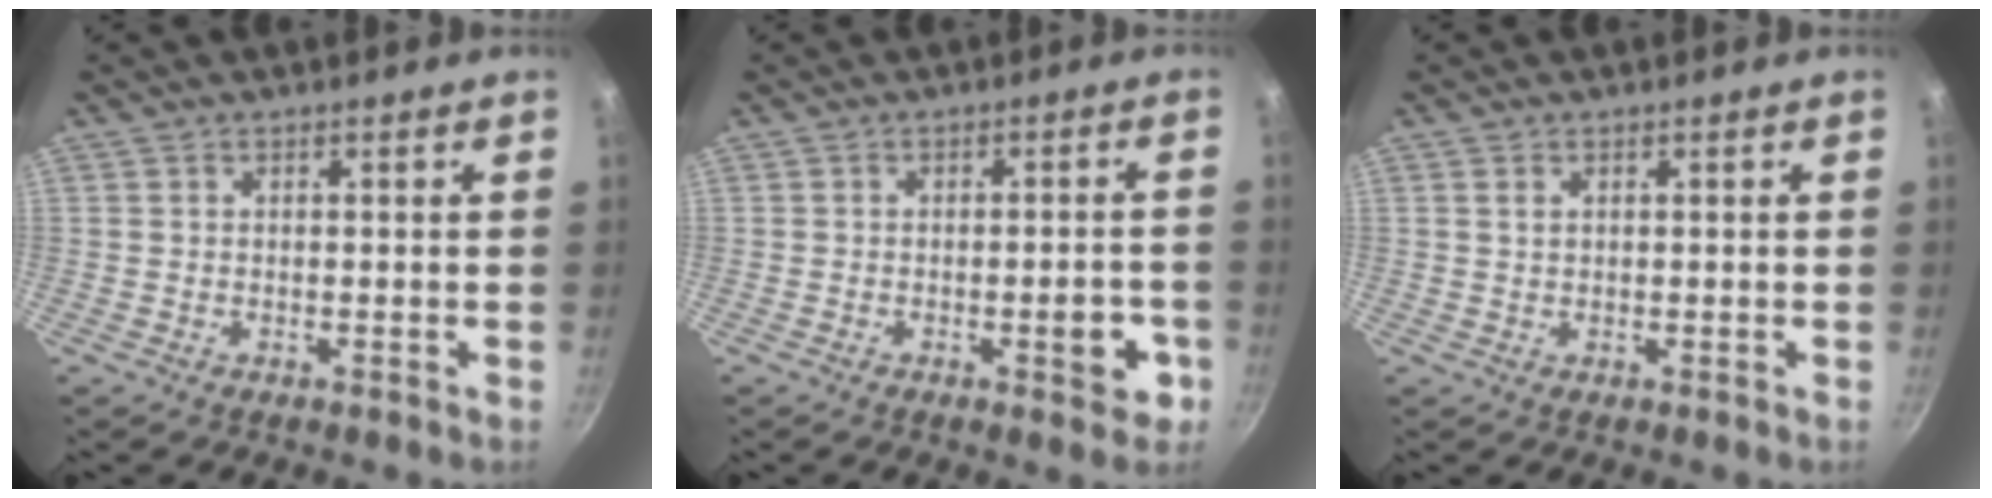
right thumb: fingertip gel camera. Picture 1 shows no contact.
{"total": 6.0, "force": [-2.1, 2.3, 5.2], "torque": [-0.047, 0.014, -0.026]}
{"total": 1.2, "force": [0.5, 0.8, 0.7], "torque": [-0.012, 0.003, 0.009]}